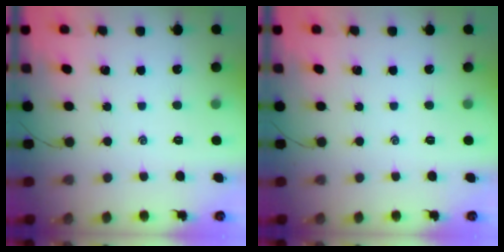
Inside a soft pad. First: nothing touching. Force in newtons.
{"total": 0.0}